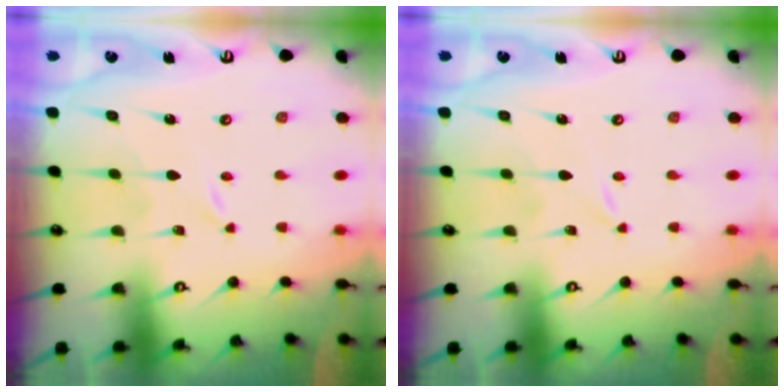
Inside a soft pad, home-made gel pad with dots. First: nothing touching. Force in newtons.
{"total": 0.0}